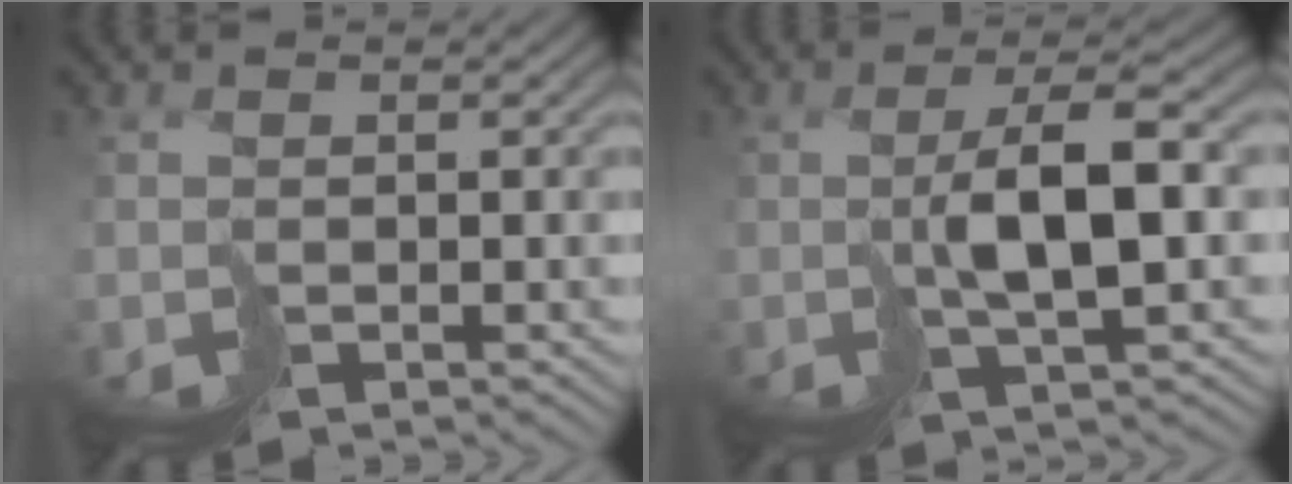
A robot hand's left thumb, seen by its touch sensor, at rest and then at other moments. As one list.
[{"total": 4.8, "force": [1.0, 0.6, 4.6], "torque": [-0.089, 0.010, 0.022]}]